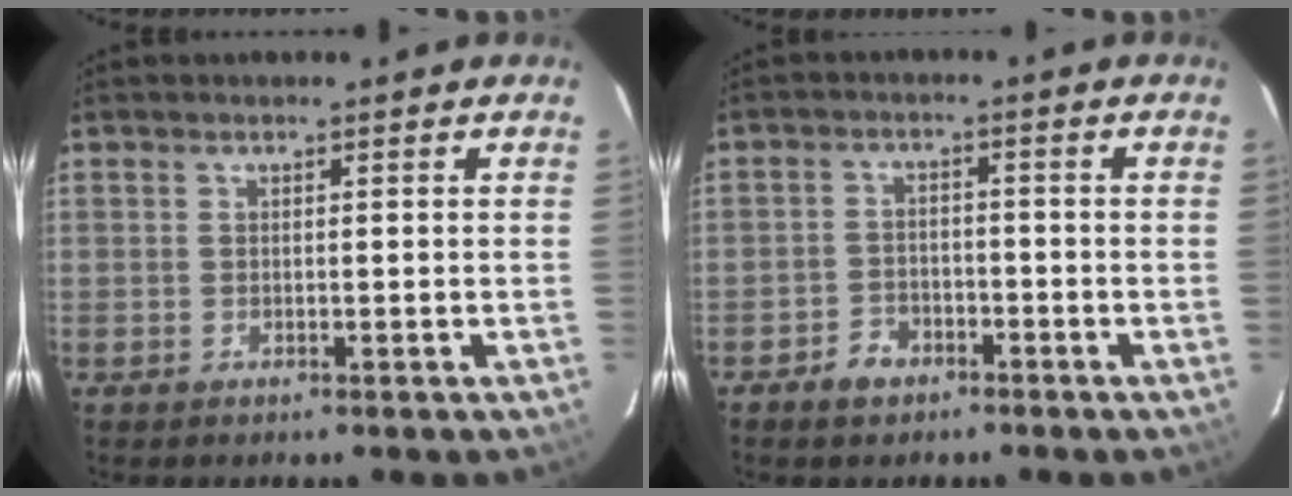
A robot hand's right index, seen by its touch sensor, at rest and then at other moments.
{"total": 4.3, "force": [-3.0, 2.9, 1.1], "torque": [-0.035, 0.010, -0.051]}